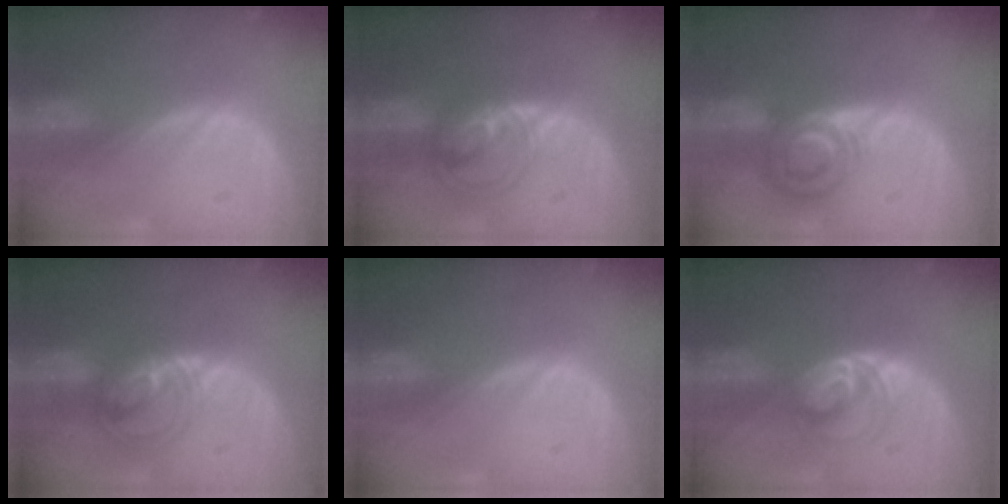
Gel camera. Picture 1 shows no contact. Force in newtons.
{"total": 5.5, "press": 5.5, "slide": 0.6}
{"total": 6.5, "press": 6.3, "slide": 1.8}
{"total": 5.4, "press": 5.4, "slide": 0.5}
{"total": 0.0}
{"total": 5.2, "press": 4.9, "slide": 1.7}